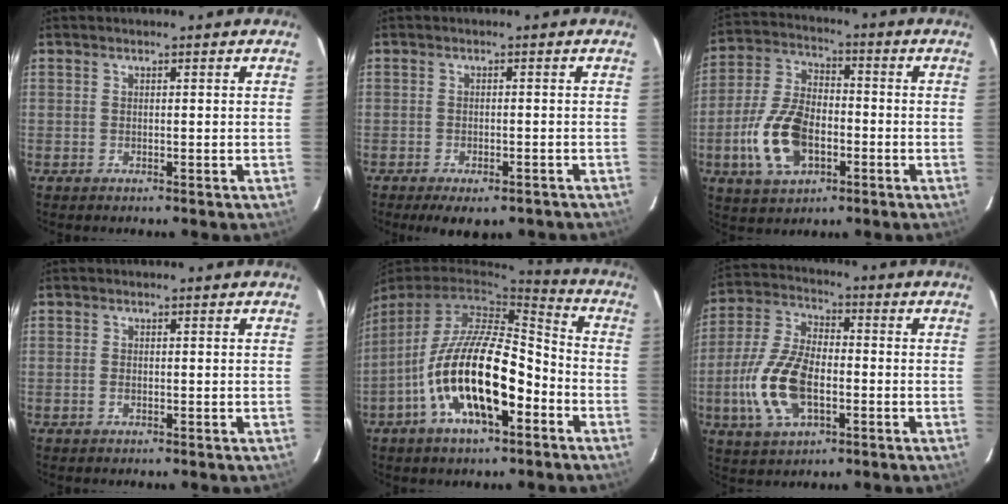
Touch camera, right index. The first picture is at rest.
{"total": 7.8, "force": [-5.9, 2.8, 4.3], "torque": [-0.089, -0.018, -0.078]}
{"total": 14.0, "force": [-4.5, 8.0, 10.5], "torque": [-0.228, 0.007, -0.077]}
{"total": 0.8, "force": [-0.3, 0.5, 0.6], "torque": [-0.013, 0.000, -0.006]}
{"total": 18.0, "force": [-7.1, 6.6, 15.2], "torque": [-0.285, -0.009, -0.127]}
{"total": 14.6, "force": [-3.8, 7.5, 11.9], "torque": [-0.264, 0.004, -0.071]}